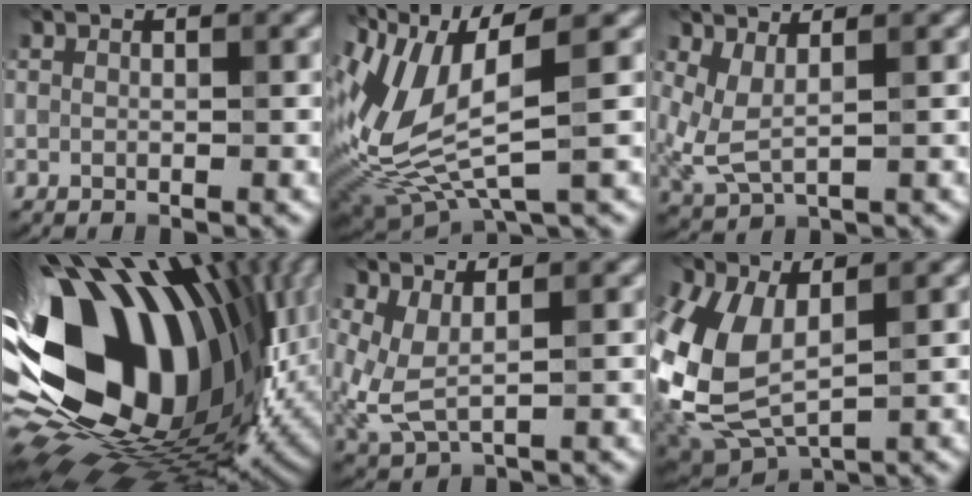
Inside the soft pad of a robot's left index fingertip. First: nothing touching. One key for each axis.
{"total": 7.9, "fx": 1.9, "fy": 2.7, "fz": 7.2, "tx": -0.165, "ty": -0.013, "tz": 0.041}
{"total": 2.9, "fx": 1.1, "fy": 1.2, "fz": 2.5, "tx": -0.064, "ty": -0.009, "tz": 0.025}
{"total": 19.6, "fx": 1.9, "fy": 13.1, "fz": 14.4, "tx": -0.286, "ty": -0.056, "tz": 0.054}
{"total": 3.3, "fx": 0.9, "fy": 1.5, "fz": 2.8, "tx": -0.074, "ty": -0.010, "tz": 0.021}
{"total": 8.5, "fx": 1.1, "fy": 4.9, "fz": 6.8, "tx": -0.172, "ty": -0.011, "tz": 0.021}